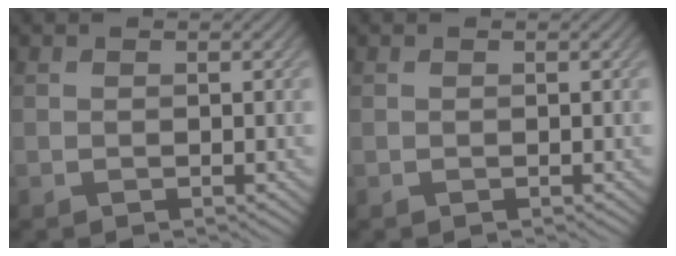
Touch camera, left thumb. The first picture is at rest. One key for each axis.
{"total": 0.0}